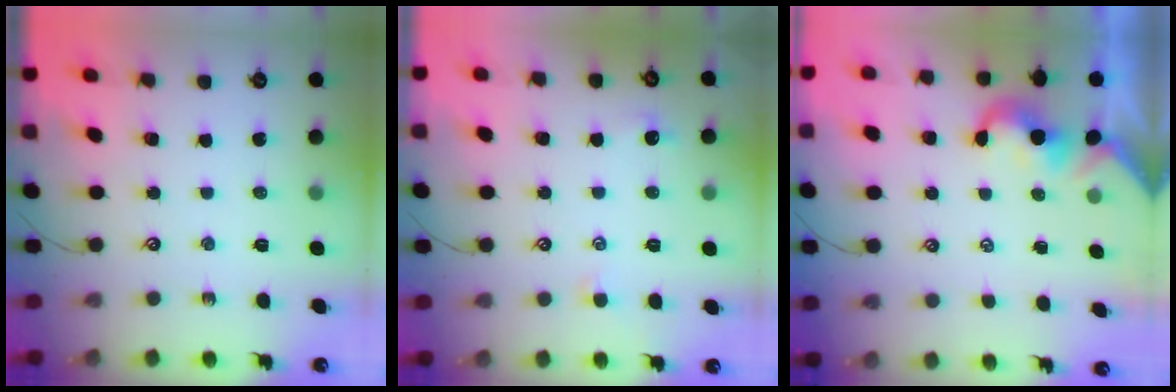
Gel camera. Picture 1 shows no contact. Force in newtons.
{"total": 0.5, "press": 0.1, "slide": 0.5}
{"total": 0.6, "press": 0.5, "slide": 0.3}